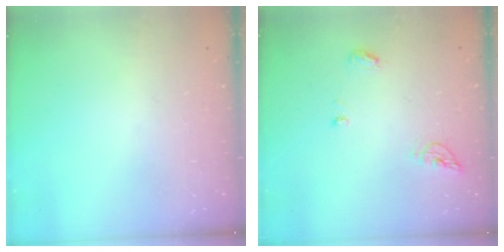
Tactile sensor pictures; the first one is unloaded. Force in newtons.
{"total": 6.7, "press": 6.7, "slide": 0.3}